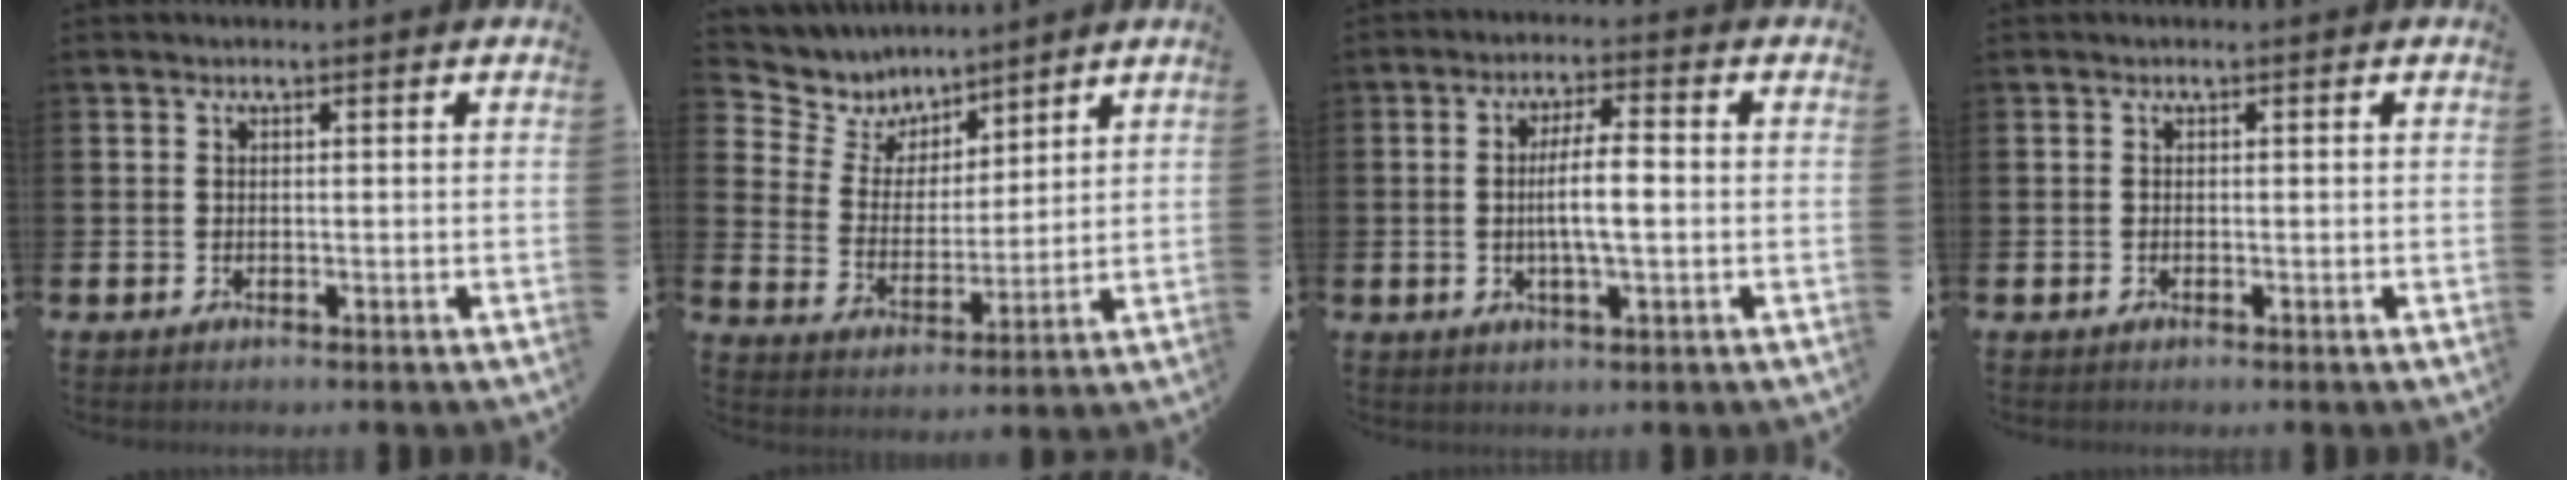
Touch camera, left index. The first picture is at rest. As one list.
[{"total": 6.3, "force": [5.4, 3.1, 0.1], "torque": [-0.044, -0.042, 0.096]}, {"total": 5.7, "force": [-0.2, 1.1, 5.6], "torque": [-0.090, 0.002, -0.008]}, {"total": 0.0}]